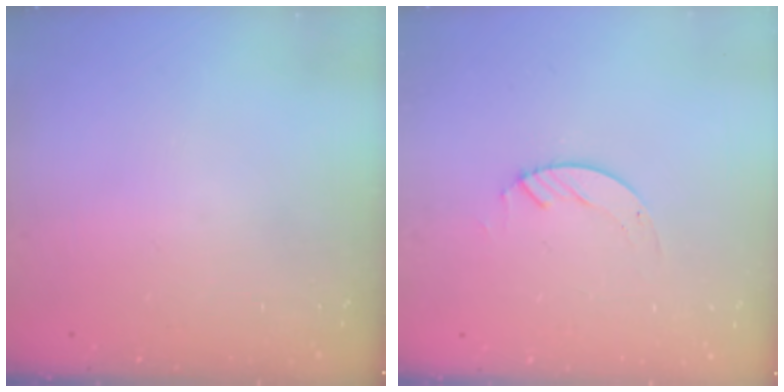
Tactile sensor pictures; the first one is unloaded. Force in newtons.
{"total": 2.1, "press": 2.1, "slide": 0.2}